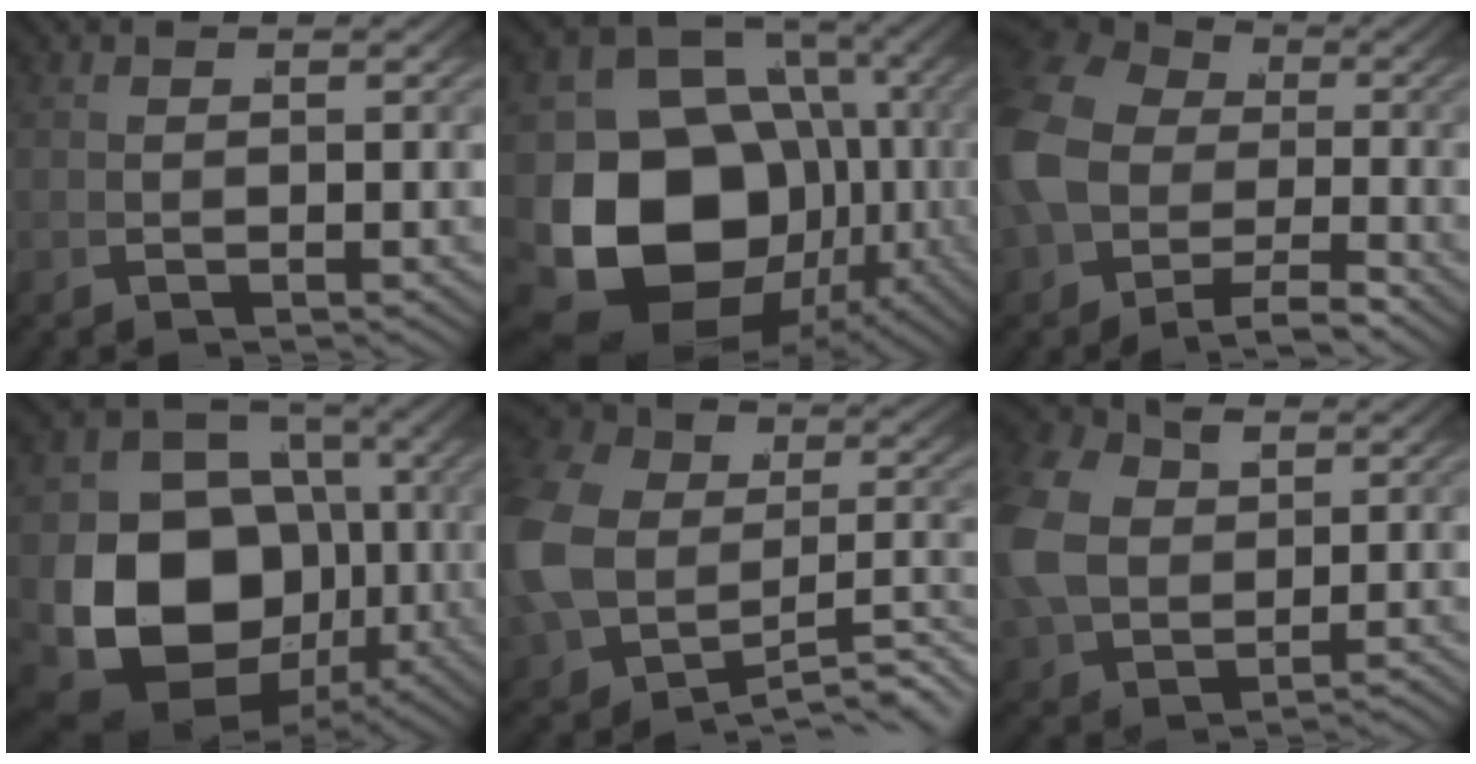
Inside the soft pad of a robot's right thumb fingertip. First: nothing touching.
{"total": 20.4, "force": [-2.4, 15.8, 12.8], "torque": [-0.260, -0.072, -0.009]}
{"total": 8.9, "force": [-0.3, 7.1, 5.4], "torque": [-0.129, -0.021, 0.001]}
{"total": 15.2, "force": [-2.0, 11.6, 9.6], "torque": [-0.199, -0.071, 0.001]}
{"total": 11.4, "force": [-2.7, 8.6, 6.9], "torque": [-0.157, -0.037, -0.019]}
{"total": 6.8, "force": [0.6, 5.5, 4.0], "torque": [-0.114, -0.022, 0.033]}